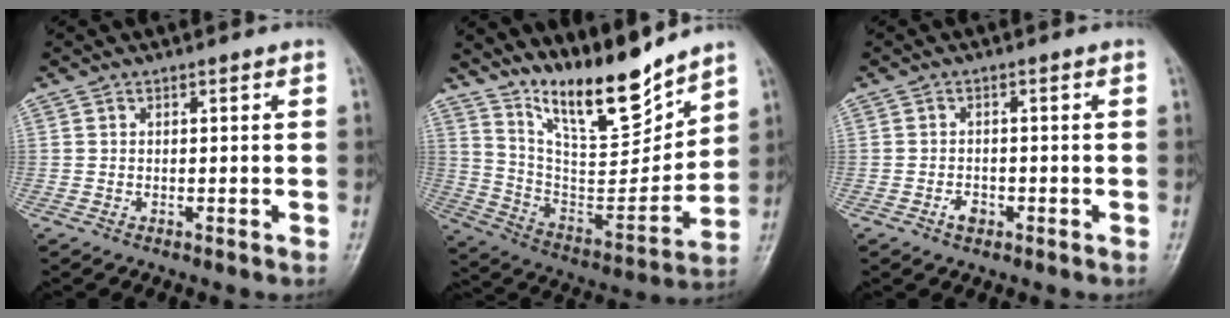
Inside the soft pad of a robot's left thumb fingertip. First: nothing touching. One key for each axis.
{"total": 16.8, "fx": 14.0, "fy": 3.9, "fz": 8.5, "tx": -0.102, "ty": -0.098, "tz": 0.258}
{"total": 2.0, "fx": -1.0, "fy": 1.3, "fz": 1.1, "tx": -0.015, "ty": 0.007, "tz": -0.017}